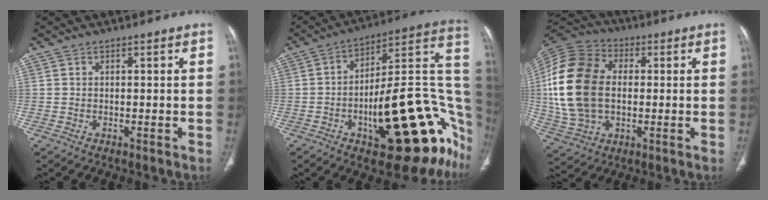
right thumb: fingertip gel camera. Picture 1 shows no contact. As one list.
[{"total": 33.3, "force": [-9.0, 12.4, 29.6], "torque": [-0.306, 0.043, -0.117]}, {"total": 21.0, "force": [0.7, 14.5, 15.2], "torque": [-0.310, 0.015, 0.016]}]